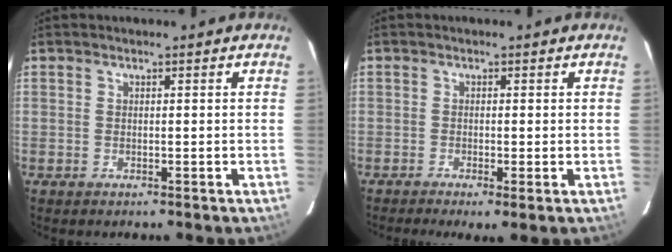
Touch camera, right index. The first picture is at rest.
{"total": 3.4, "force": [-1.7, 0.7, 2.8], "torque": [-0.048, -0.012, -0.030]}